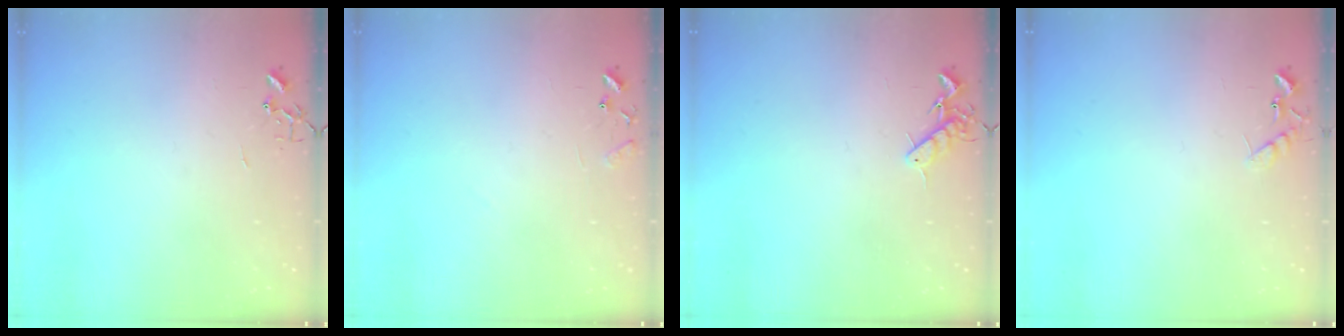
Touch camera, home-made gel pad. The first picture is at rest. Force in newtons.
{"total": 8.3, "press": 8.3, "slide": 0.6}
{"total": 7.2, "press": 7.1, "slide": 1.1}
{"total": 7.6, "press": 7.6, "slide": 0.7}